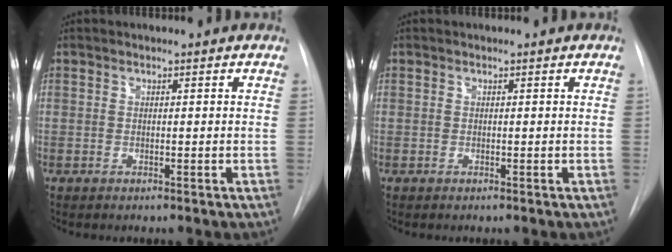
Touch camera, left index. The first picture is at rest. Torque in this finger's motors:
{"motor_torque": [-0.03, 0.03, 0.00, 0.00]}